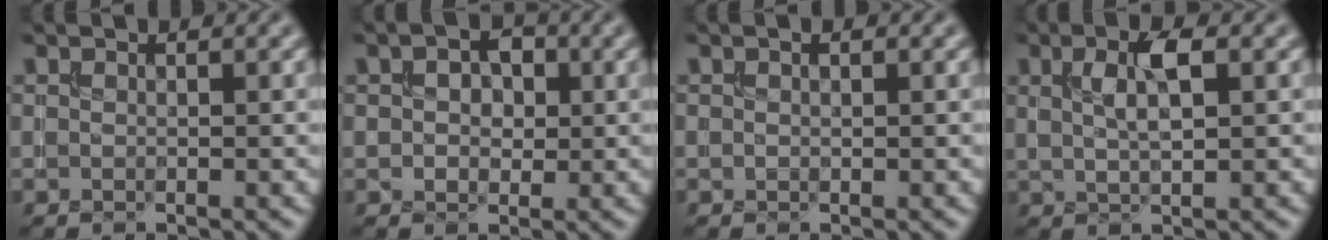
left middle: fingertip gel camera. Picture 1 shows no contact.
{"total": 2.8, "force": [0.8, 2.0, 1.9], "torque": [-0.032, 0.007, 0.007]}
{"total": 0.7, "force": [0.2, 0.4, 0.6], "torque": [-0.011, 0.002, 0.003]}
{"total": 3.4, "force": [1.1, 1.0, 3.1], "torque": [-0.058, 0.007, 0.020]}